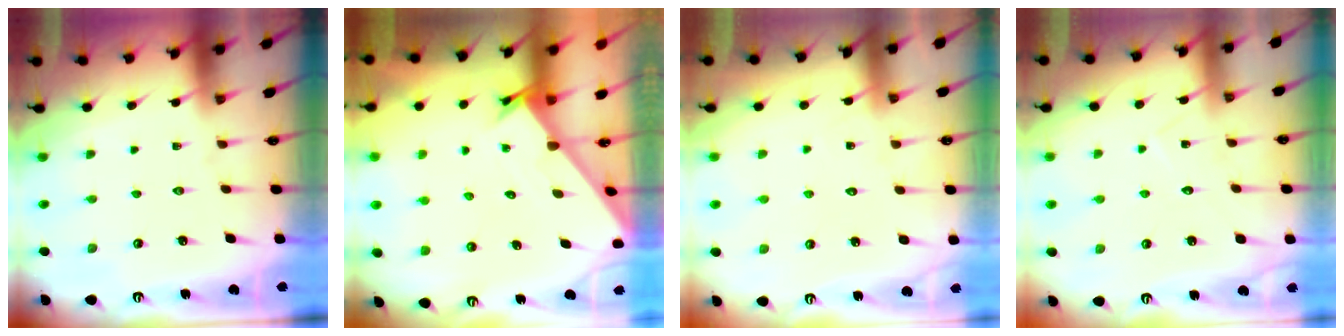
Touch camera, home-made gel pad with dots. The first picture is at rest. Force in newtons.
{"total": 1.7, "press": 1.7, "slide": 0.1}
{"total": 4.8, "press": 4.8, "slide": 0.4}
{"total": 6.2, "press": 6.2, "slide": 0.4}